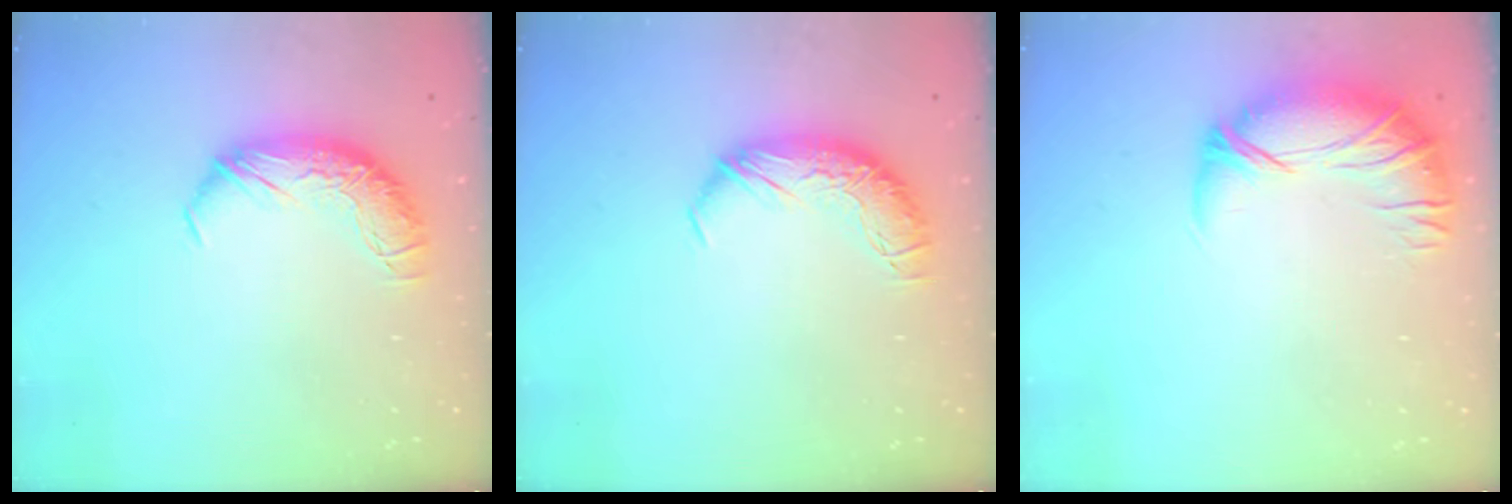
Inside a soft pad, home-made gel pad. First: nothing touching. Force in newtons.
{"total": 0.0}
{"total": 3.3, "press": 2.4, "slide": 2.2}